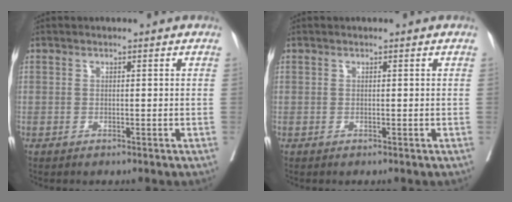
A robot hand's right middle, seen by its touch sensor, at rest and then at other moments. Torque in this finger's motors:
{"motor_torque": [0.01, 0.15, -0.01, 0.00]}